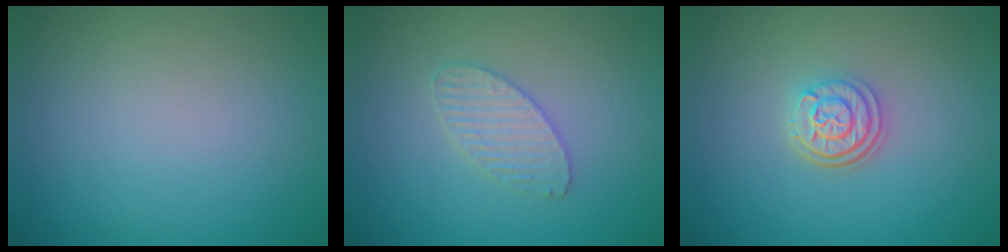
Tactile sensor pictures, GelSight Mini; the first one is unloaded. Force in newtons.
{"total": 2.3, "press": 2.3, "slide": 0.2}
{"total": 3.0, "press": 2.4, "slide": 1.8}